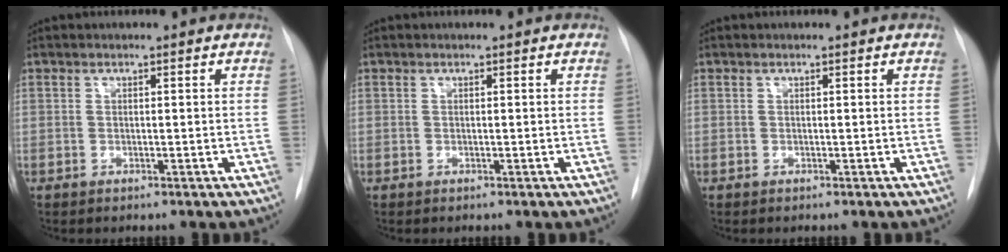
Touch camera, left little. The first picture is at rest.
{"total": 0.0}
{"total": 0.0}